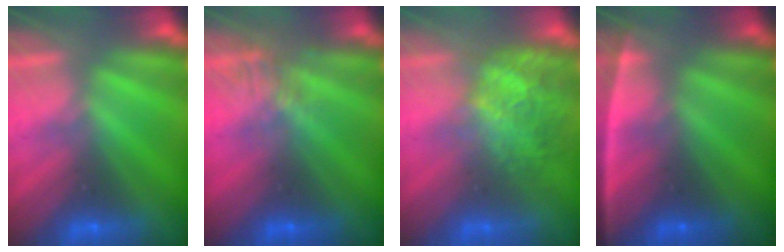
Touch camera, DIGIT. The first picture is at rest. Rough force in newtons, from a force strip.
{"total": 3.9}
{"total": 3.4}
{"total": 2.6}